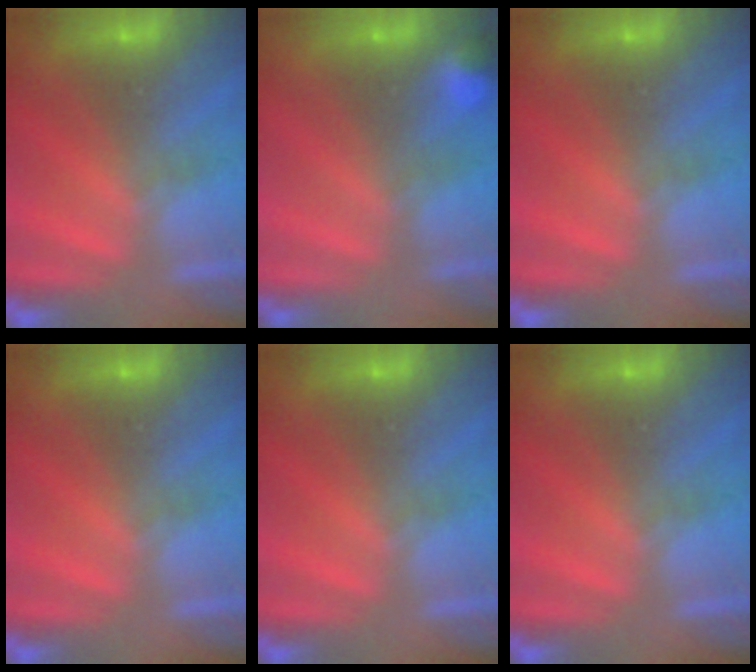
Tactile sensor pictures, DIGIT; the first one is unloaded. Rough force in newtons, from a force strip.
{"total": 2.9}
{"total": 0.0}
{"total": 0.0}
{"total": 0.0}
{"total": 0.0}